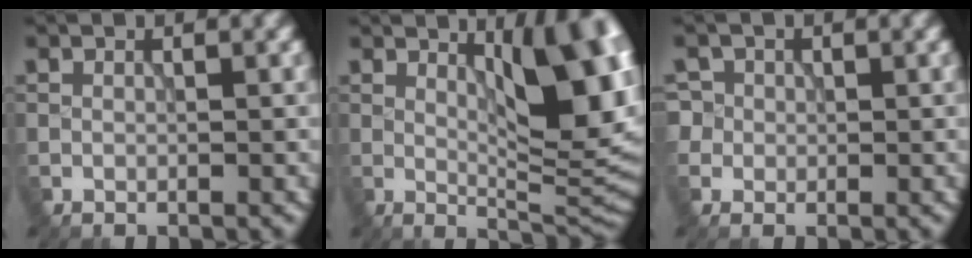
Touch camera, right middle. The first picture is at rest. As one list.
[{"total": 9.9, "force": [2.8, 3.1, 8.9], "torque": [-0.118, -0.003, 0.046]}, {"total": 2.9, "force": [0.6, 2.8, 0.7], "torque": [-0.006, 0.015, 0.001]}]